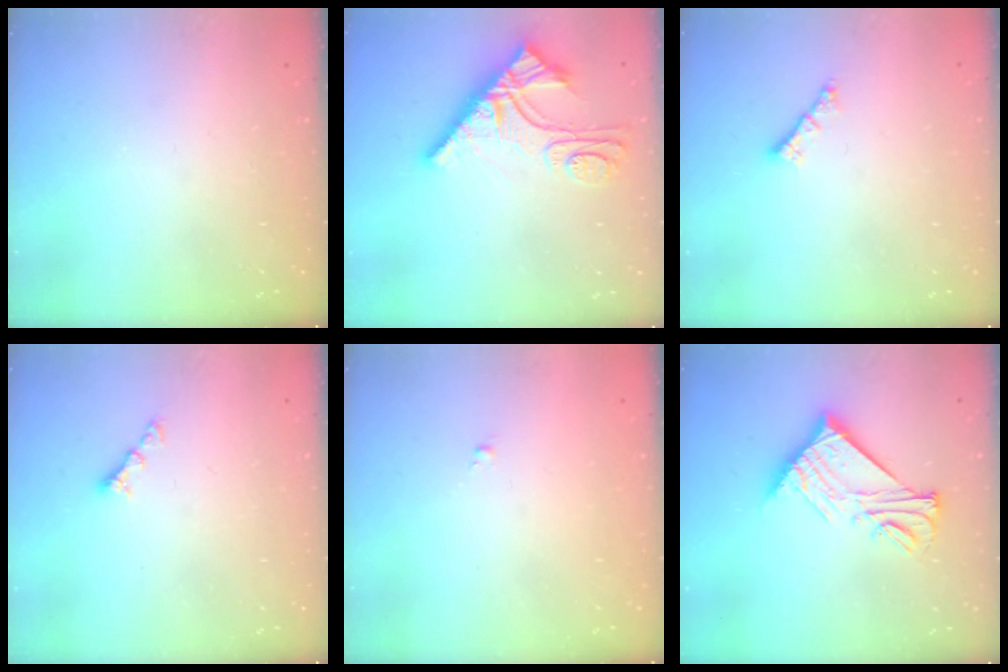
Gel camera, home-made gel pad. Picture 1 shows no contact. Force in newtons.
{"total": 12.5, "press": 12.5, "slide": 0.7}
{"total": 1.2, "press": 1.2, "slide": 0.3}
{"total": 3.5, "press": 3.5, "slide": 0.6}
{"total": 0.0}
{"total": 15.4, "press": 15.4, "slide": 0.4}